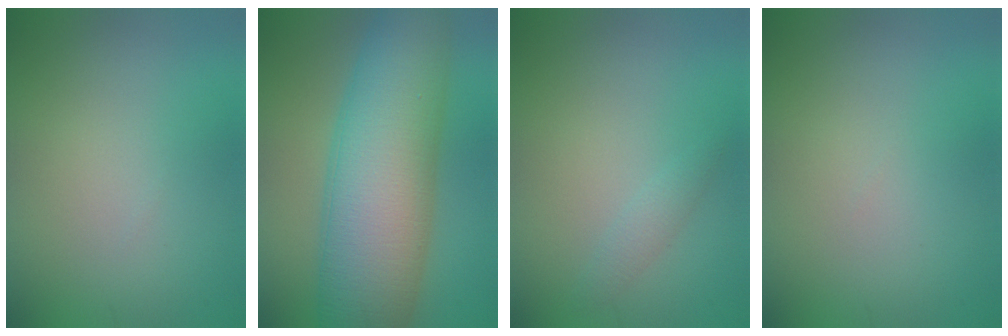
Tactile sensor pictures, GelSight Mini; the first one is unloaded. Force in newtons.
{"total": 13.0, "press": 13.0, "slide": 0.1}
{"total": 1.1, "press": 1.1, "slide": 0.1}
{"total": 0.0}